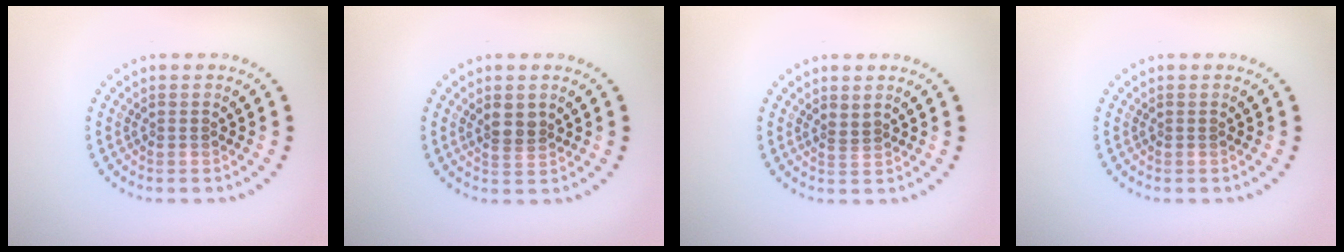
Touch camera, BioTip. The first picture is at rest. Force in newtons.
{"total": 2.0, "press": 1.8, "slide": 1.1}
{"total": 0.7, "press": 0.4, "slide": 0.5}
{"total": 0.0}